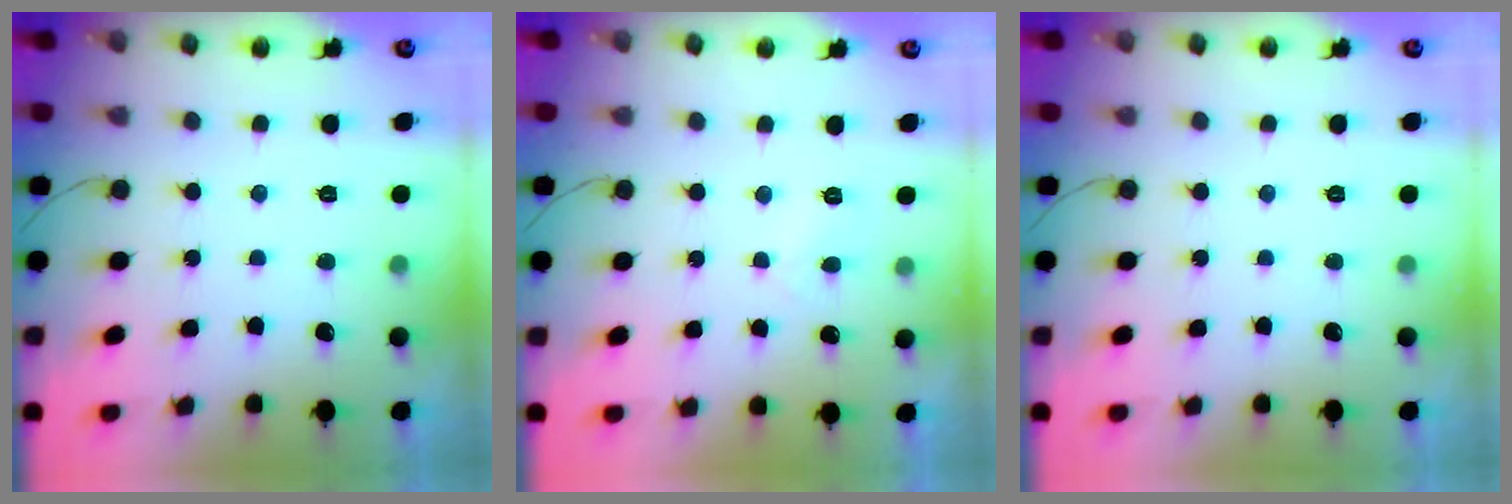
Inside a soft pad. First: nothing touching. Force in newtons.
{"total": 2.0, "press": 1.9, "slide": 0.4}
{"total": 0.0}